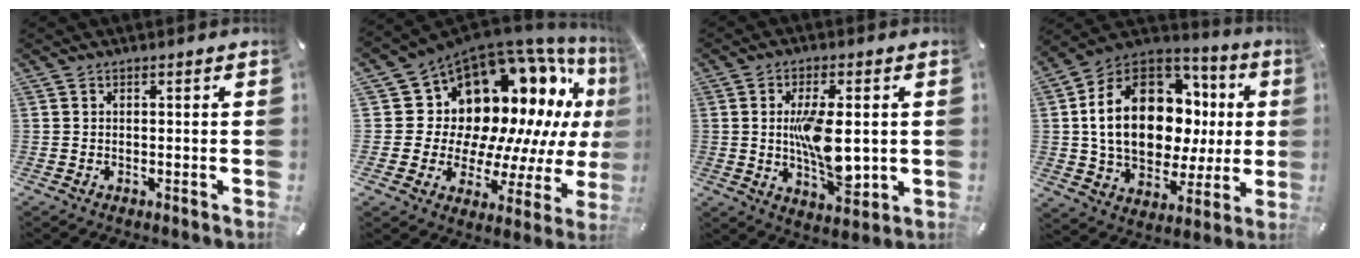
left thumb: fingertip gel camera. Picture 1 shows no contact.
{"total": 16.5, "force": [8.6, 11.6, 8.0], "torque": [-0.102, -0.122, 0.171]}
{"total": 12.0, "force": [0.5, 5.5, 10.6], "torque": [-0.195, -0.017, 0.008]}
{"total": 23.5, "force": [3.9, 15.8, 17.0], "torque": [-0.317, -0.019, 0.071]}